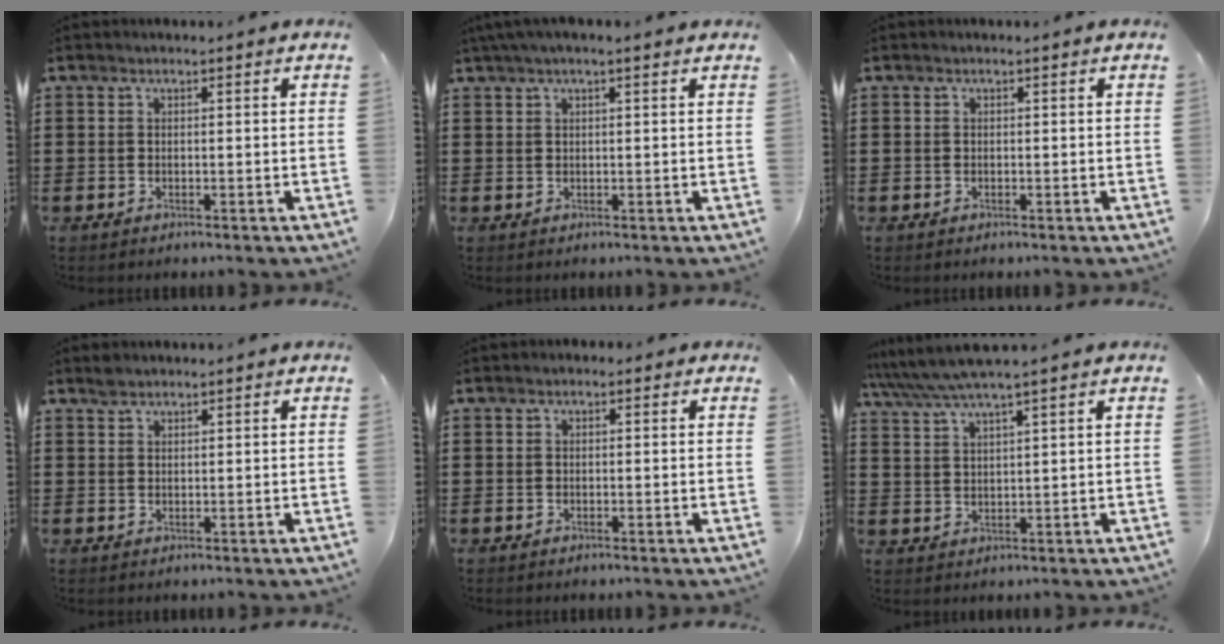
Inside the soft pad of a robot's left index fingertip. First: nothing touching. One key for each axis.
{"total": 1.7, "fx": 1.0, "fy": 0.1, "fz": 1.4, "tx": -0.027, "ty": 0.002, "tz": 0.019}
{"total": 0.0}
{"total": 1.4, "fx": 1.2, "fy": 0.5, "fz": 0.3, "tx": -0.008, "ty": 0.001, "tz": 0.025}
{"total": 0.7, "fx": -0.2, "fy": 0.6, "fz": 0.3, "tx": -0.006, "ty": 0.002, "tz": -0.005}
{"total": 4.4, "fx": 3.6, "fy": -0.1, "fz": 2.6, "tx": -0.061, "ty": -0.009, "tz": 0.061}